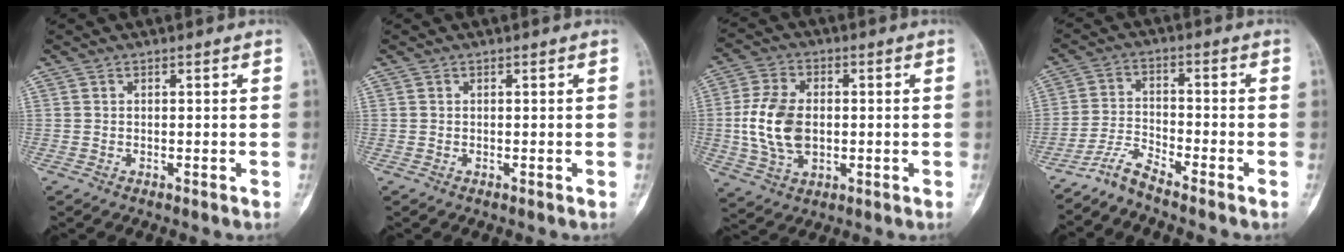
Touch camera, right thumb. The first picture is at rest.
{"total": 0.0}
{"total": 11.9, "force": [-0.3, 7.8, 9.0], "torque": [-0.169, 0.006, -0.002]}
{"total": 4.6, "force": [-4.4, -0.4, 1.4], "torque": [-0.037, 0.021, -0.094]}